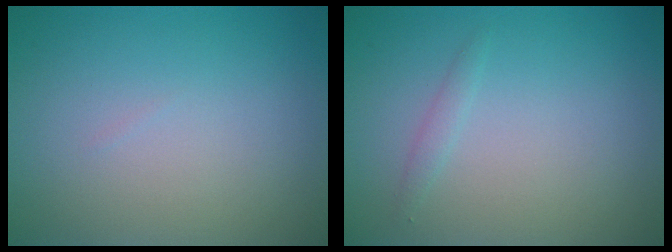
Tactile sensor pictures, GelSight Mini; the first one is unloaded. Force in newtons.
{"total": 0.8, "press": 0.8, "slide": 0.1}